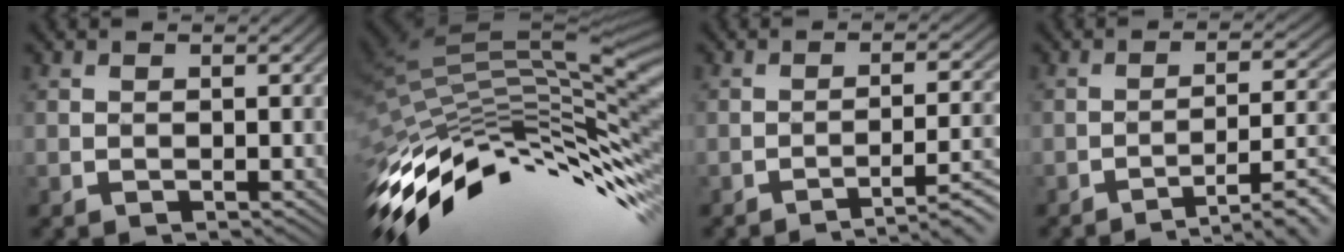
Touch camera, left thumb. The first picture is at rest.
{"total": 15.2, "force": [-6.3, 5.3, 12.8], "torque": [-0.273, 0.000, -0.103]}
{"total": 7.0, "force": [-4.0, 1.6, 5.5], "torque": [-0.080, 0.010, -0.052]}
{"total": 8.7, "force": [-5.2, 2.2, 6.7], "torque": [-0.098, 0.007, -0.071]}